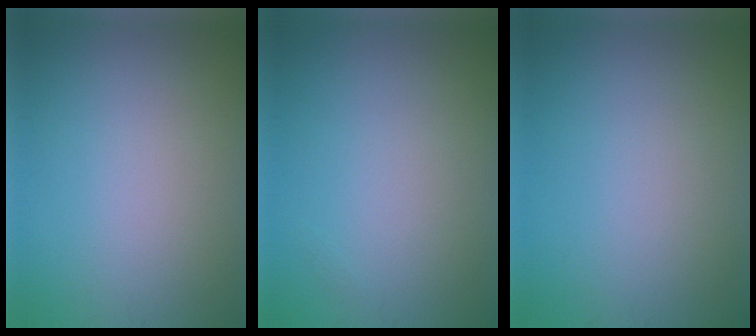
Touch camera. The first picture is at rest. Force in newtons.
{"total": 0.0}
{"total": 0.0}